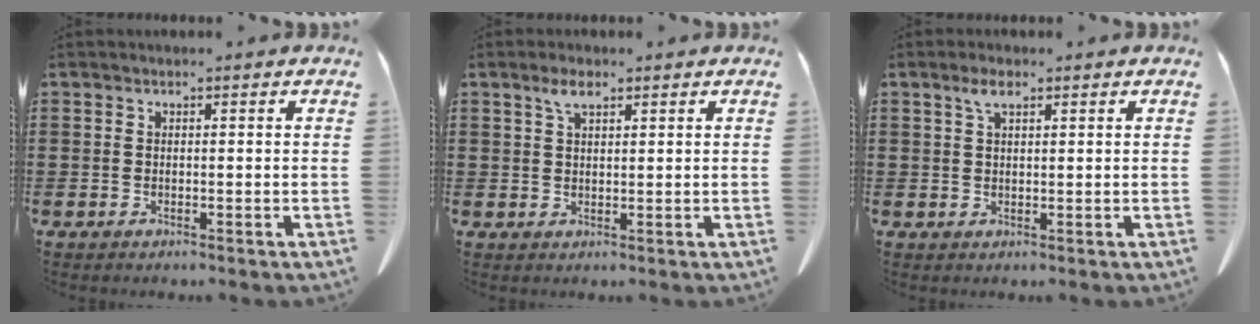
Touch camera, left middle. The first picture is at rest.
{"total": 2.7, "force": [1.5, 0.9, 2.0], "torque": [-0.044, 0.003, 0.028]}
{"total": 2.5, "force": [1.4, 0.9, 1.9], "torque": [-0.041, 0.003, 0.025]}